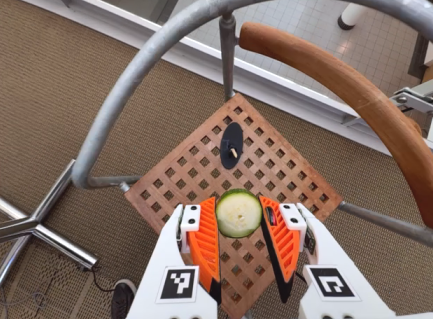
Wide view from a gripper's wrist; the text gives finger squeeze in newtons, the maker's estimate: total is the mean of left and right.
{"total": 9.8, "left": 10.1, "right": 9.6}